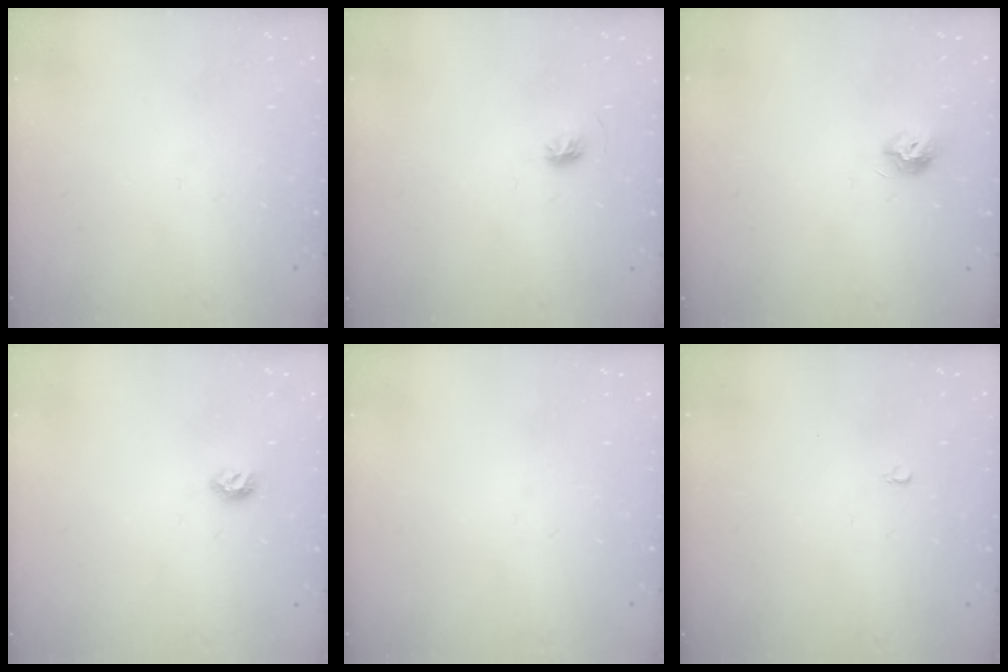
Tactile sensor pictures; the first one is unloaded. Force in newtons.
{"total": 4.2, "press": 3.9, "slide": 1.4}
{"total": 7.5, "press": 7.5, "slide": 0.1}
{"total": 5.5, "press": 5.4, "slide": 1.2}
{"total": 0.0}
{"total": 2.4, "press": 2.4, "slide": 0.2}